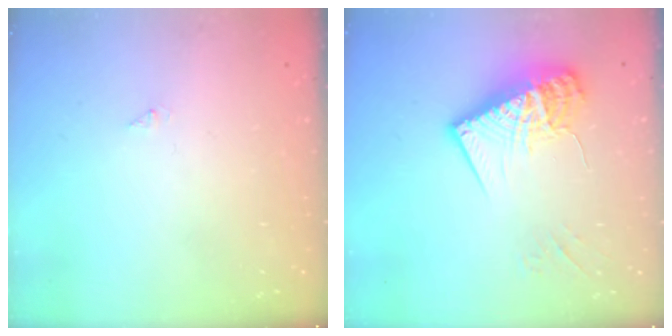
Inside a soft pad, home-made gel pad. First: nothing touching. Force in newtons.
{"total": 15.7, "press": 15.6, "slide": 1.6}